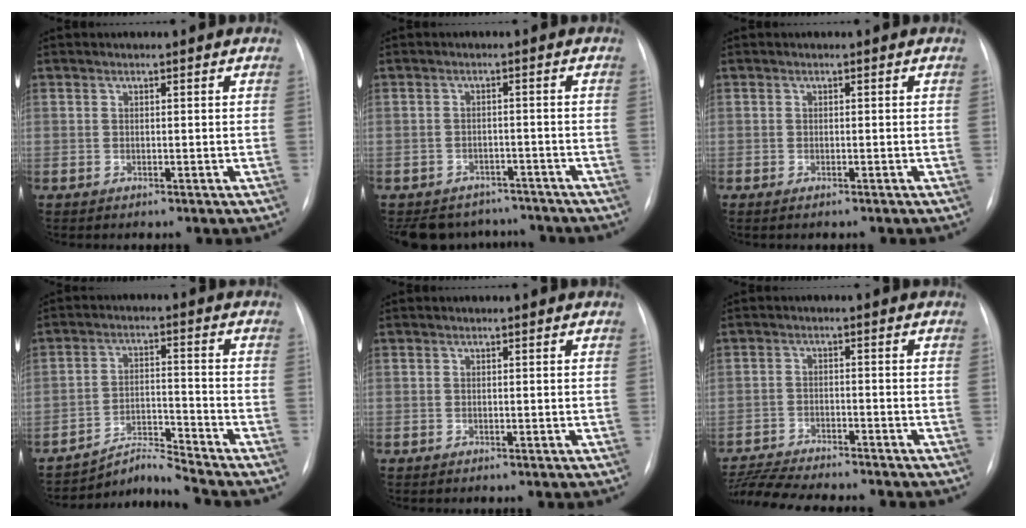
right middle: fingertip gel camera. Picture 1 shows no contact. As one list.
[{"total": 10.0, "force": [-9.0, 4.3, 1.2], "torque": [-0.016, 0.014, -0.112]}, {"total": 1.2, "force": [-0.9, 0.2, 0.7], "torque": [-0.013, -0.002, -0.010]}, {"total": 5.8, "force": [-5.5, -1.8, -0.7], "torque": [-0.004, 0.002, -0.092]}, {"total": 0.0}, {"total": 12.5, "force": [-11.5, 1.2, 4.8], "torque": [-0.082, -0.002, -0.179]}]